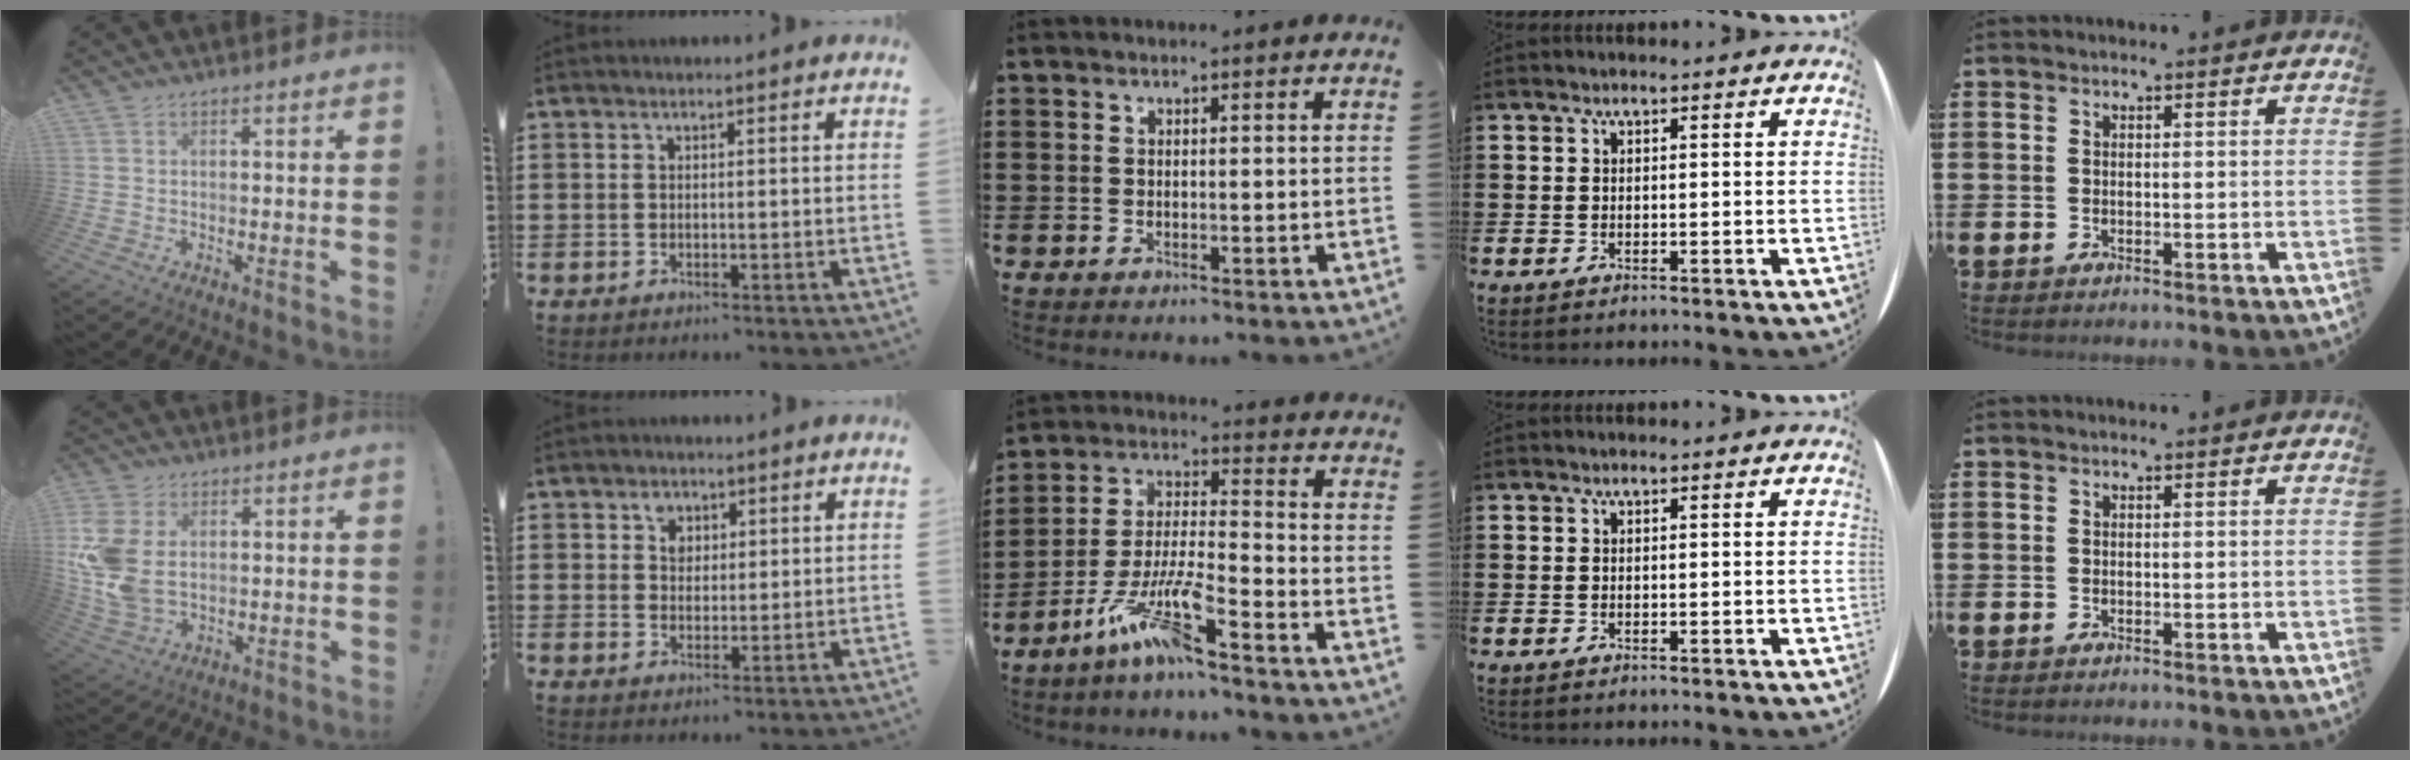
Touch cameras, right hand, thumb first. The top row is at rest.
{"thumb": {"total": 12.9, "force": [2.1, 8.7, 9.3], "torque": [-0.196, -0.011, 0.041]}, "index": {"total": 2.7, "force": [1.4, 2.1, 1.0], "torque": [-0.026, 0.008, 0.024]}, "middle": {"total": 10.2, "force": [-7.6, 0.7, 6.7], "torque": [-0.151, -0.008, -0.153]}}